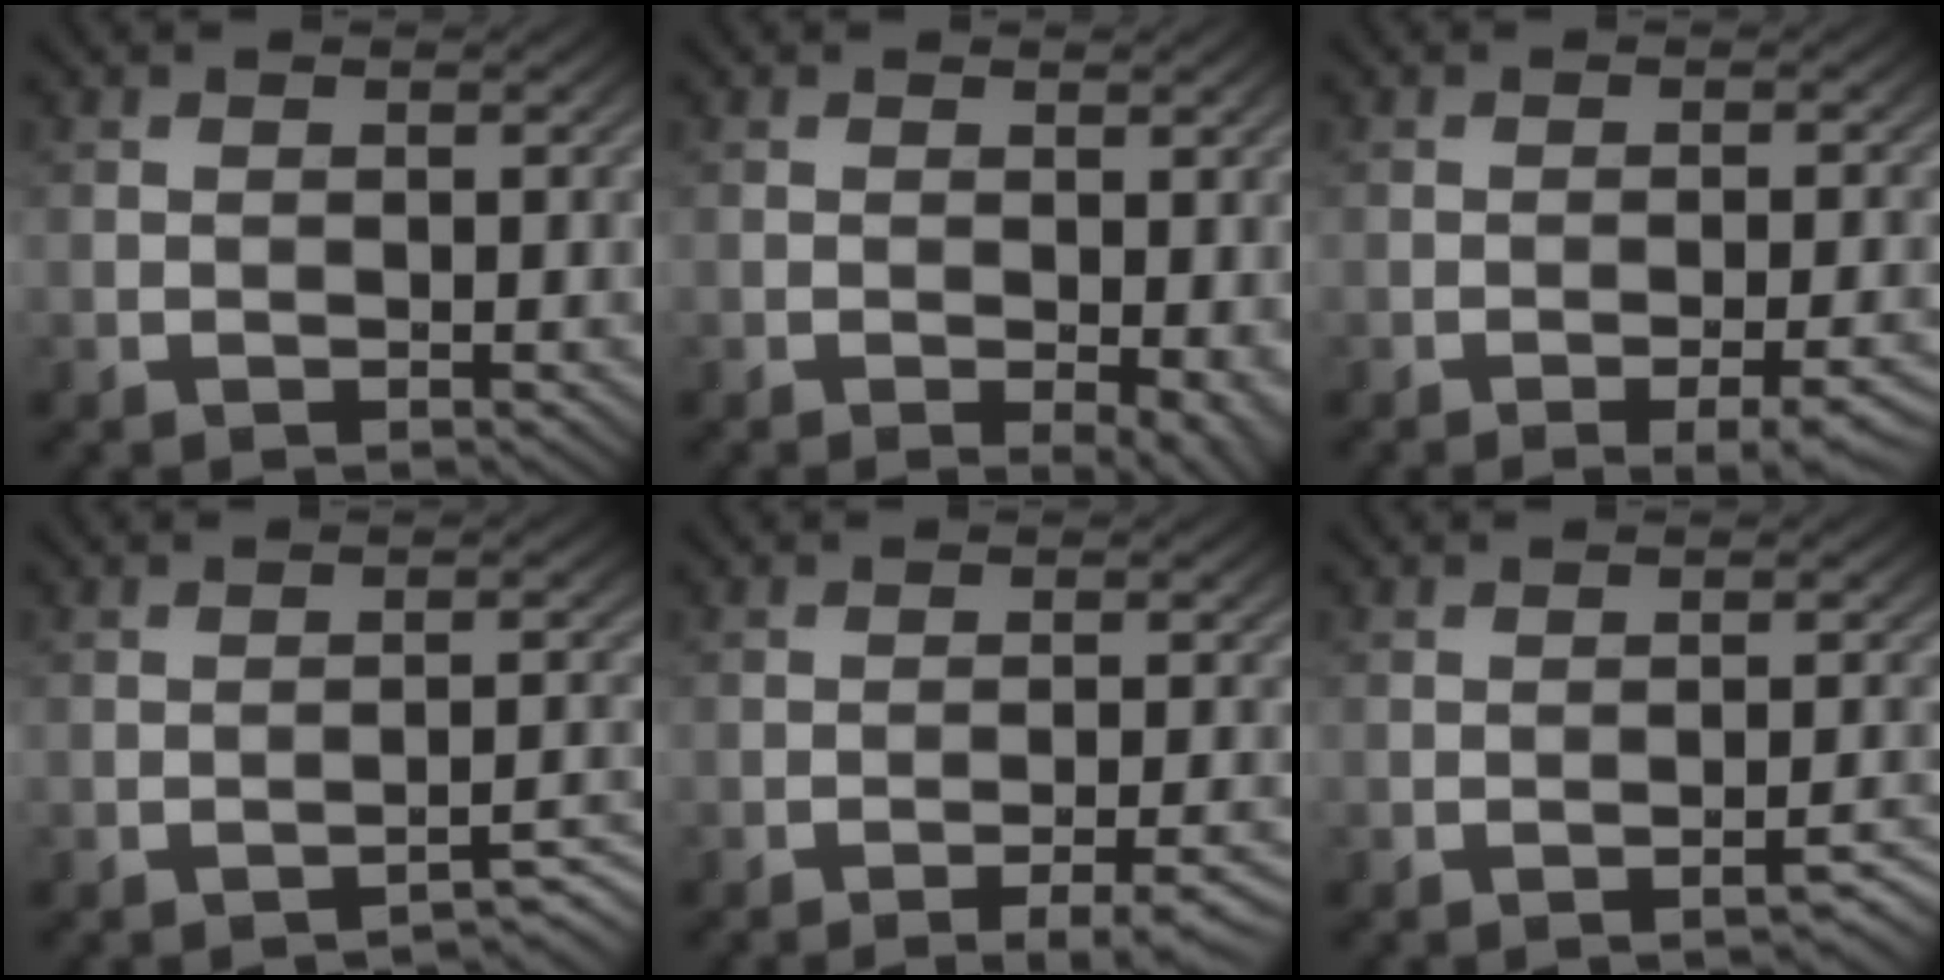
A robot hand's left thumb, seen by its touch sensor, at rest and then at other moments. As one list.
[{"total": 3.1, "force": [-0.7, 1.4, 2.7], "torque": [-0.031, -0.005, -0.007]}, {"total": 4.3, "force": [-2.6, 0.9, 3.3], "torque": [-0.047, 0.009, -0.033]}, {"total": 2.7, "force": [-2.4, 0.3, 1.3], "torque": [-0.013, 0.011, -0.035]}, {"total": 5.2, "force": [-3.6, 1.0, 3.5], "torque": [-0.053, 0.012, -0.052]}, {"total": 2.5, "force": [-1.7, 0.4, 1.8], "torque": [-0.024, 0.008, -0.026]}]